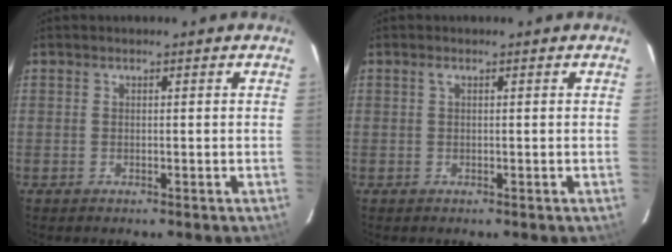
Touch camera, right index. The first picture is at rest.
{"total": 0.6, "force": [0.2, 0.0, 0.5], "torque": [-0.011, 0.004, 0.003]}